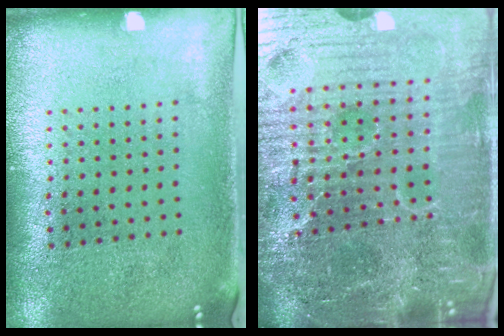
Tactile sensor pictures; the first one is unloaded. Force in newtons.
{"total": 7.3, "press": 6.6, "slide": 3.1}